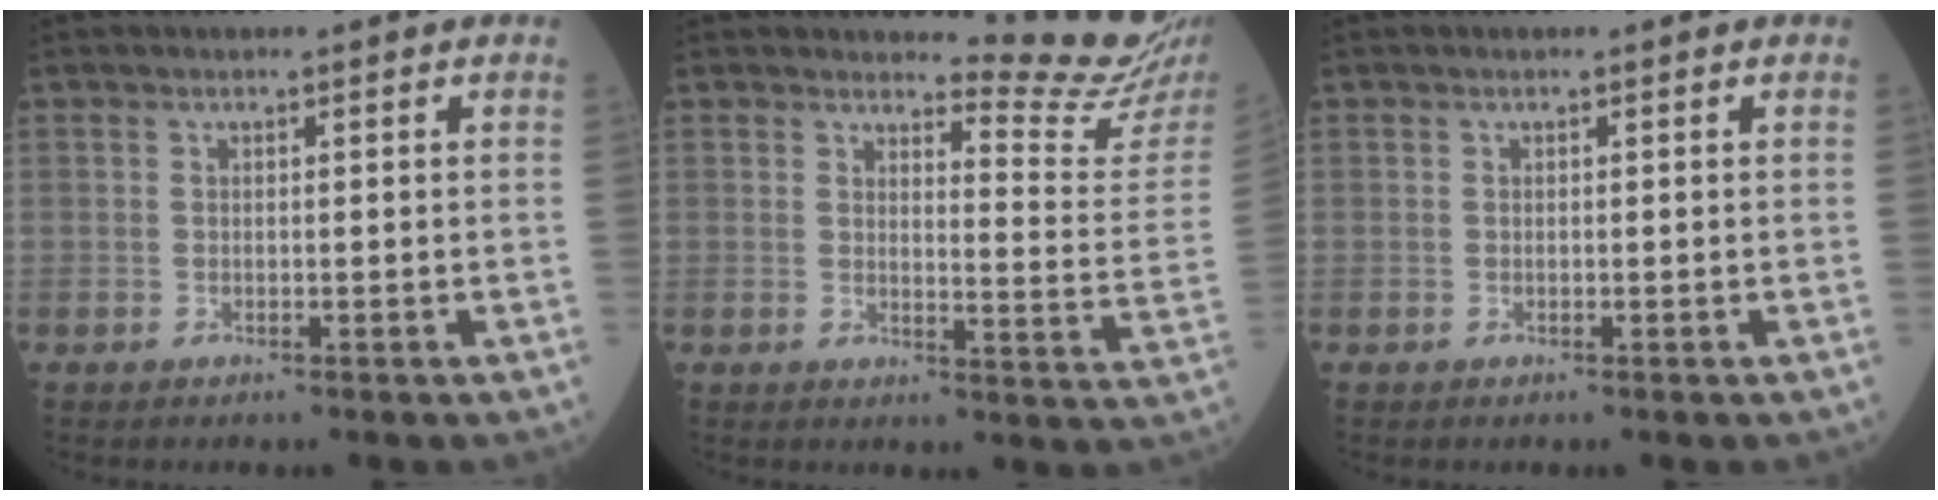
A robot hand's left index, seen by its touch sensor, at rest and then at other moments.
{"total": 11.2, "force": [11.0, -1.4, 1.8], "torque": [-0.020, -0.115, 0.117]}
{"total": 0.0}